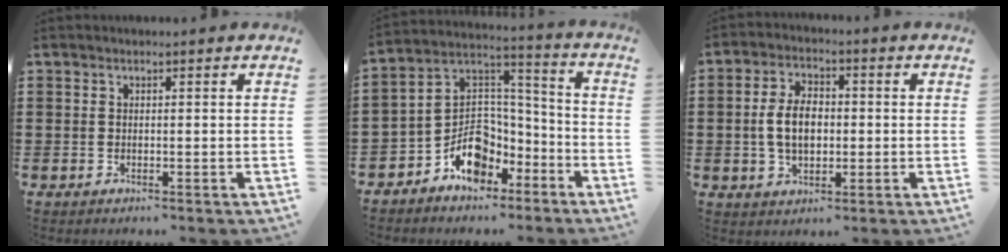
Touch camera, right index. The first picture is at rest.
{"total": 8.5, "force": [-4.9, 6.2, 3.2], "torque": [-0.076, 0.008, -0.090]}
{"total": 6.7, "force": [-0.3, 4.0, 5.3], "torque": [-0.124, 0.006, -0.012]}